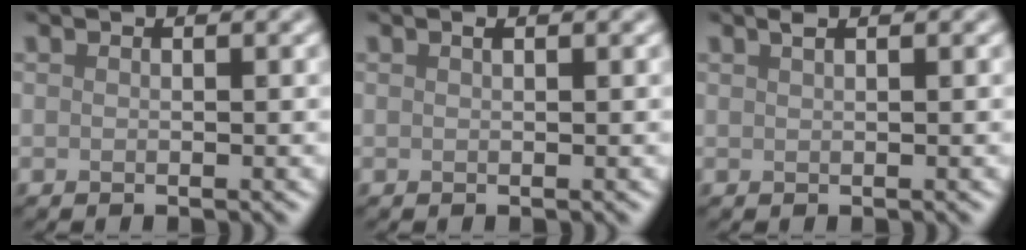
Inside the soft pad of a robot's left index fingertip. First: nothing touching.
{"total": 0.7, "force": [0.4, 0.1, 0.6], "torque": [-0.009, 0.003, 0.006]}
{"total": 0.8, "force": [0.6, 0.2, 0.5], "torque": [-0.008, 0.004, 0.009]}